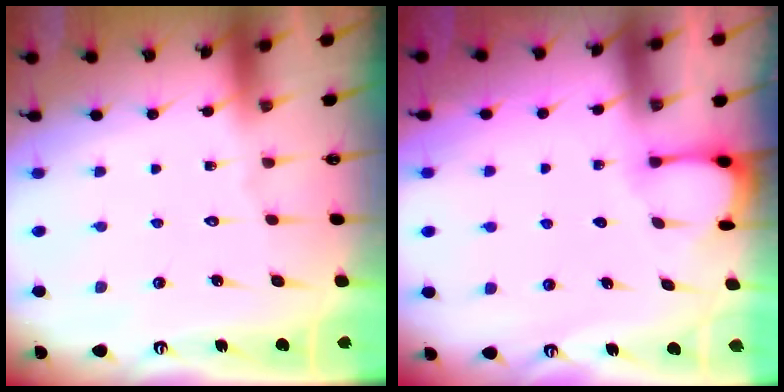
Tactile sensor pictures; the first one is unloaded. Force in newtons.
{"total": 2.3, "press": 2.3, "slide": 0.3}